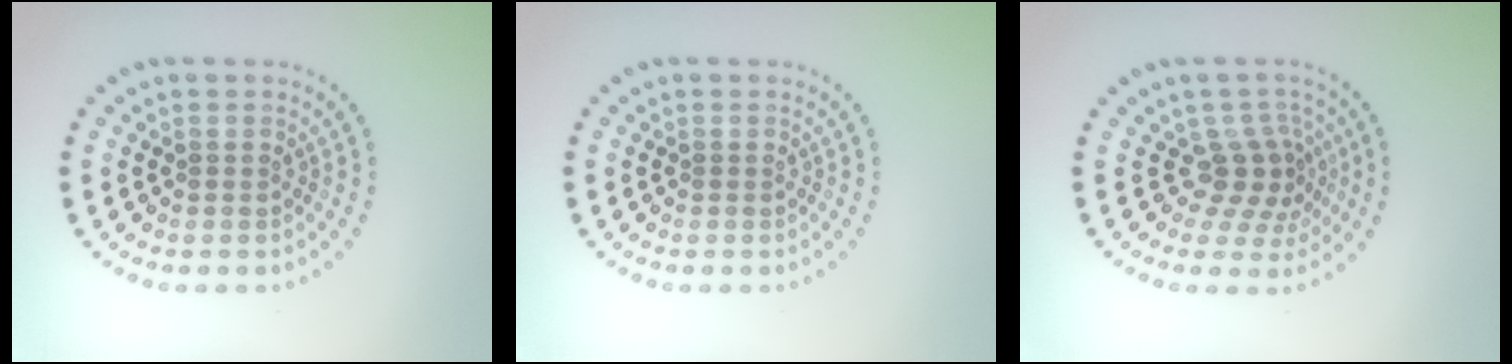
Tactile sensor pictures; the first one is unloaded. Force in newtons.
{"total": 0.0}
{"total": 3.4, "press": 2.4, "slide": 2.4}